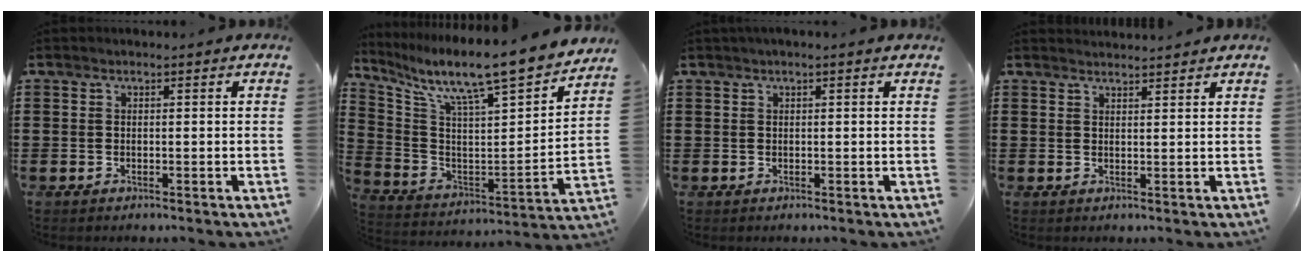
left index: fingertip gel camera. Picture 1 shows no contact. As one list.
[{"total": 10.4, "force": [9.3, 0.1, 4.7], "torque": [-0.116, -0.086, 0.143]}, {"total": 0.8, "force": [0.4, -0.1, 0.7], "torque": [-0.012, 0.000, 0.006]}, {"total": 1.6, "force": [1.6, -0.1, 0.0], "torque": [-0.004, -0.001, 0.033]}]